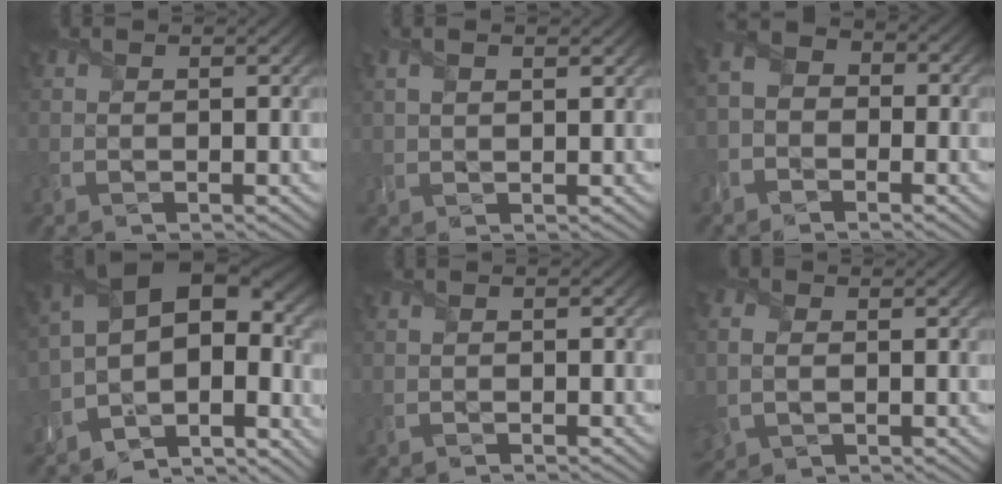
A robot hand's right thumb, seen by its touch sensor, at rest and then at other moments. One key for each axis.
{"total": 2.5, "fx": 1.2, "fy": 0.7, "fz": 2.0, "tx": -0.042, "ty": 0.003, "tz": 0.029}
{"total": 4.0, "fx": -2.2, "fy": 2.9, "fz": 1.7, "tx": -0.031, "ty": 0.002, "tz": -0.051}
{"total": 14.1, "fx": -3.3, "fy": 8.0, "fz": 11.1, "tx": -0.179, "ty": -0.017, "tz": -0.033}
{"total": 0.8, "fx": -0.8, "fy": 0.0, "fz": 0.0, "tx": 0.003, "ty": -0.001, "tz": -0.016}
{"total": 3.7, "fx": -0.4, "fy": 2.8, "fz": 2.4, "tx": -0.084, "ty": -0.001, "tz": 0.000}